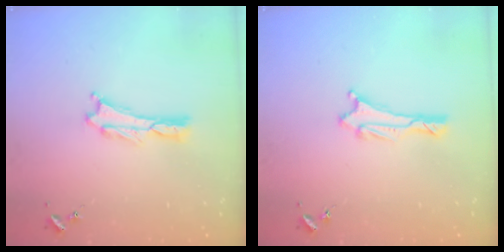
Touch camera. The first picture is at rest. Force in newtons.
{"total": 1.1, "press": 1.1, "slide": 0.1}